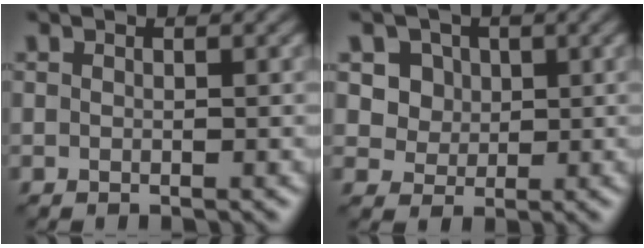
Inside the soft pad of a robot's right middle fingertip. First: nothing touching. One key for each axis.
{"total": 4.6, "fx": 1.9, "fy": 3.8, "fz": 1.8, "tx": -0.039, "ty": -0.006, "tz": 0.041}